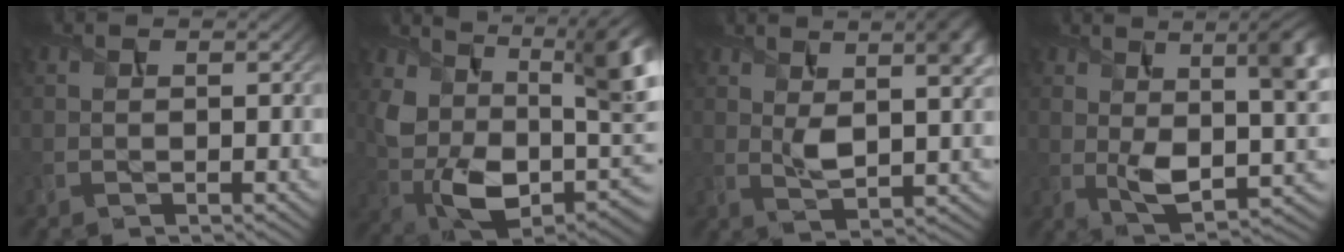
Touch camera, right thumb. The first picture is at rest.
{"total": 16.7, "force": [3.3, 10.4, 12.6], "torque": [-0.221, -0.025, 0.067]}
{"total": 7.7, "force": [2.4, 3.2, 6.6], "torque": [-0.118, 0.000, 0.045]}
{"total": 11.1, "force": [1.6, 5.2, 9.7], "torque": [-0.164, -0.008, 0.028]}